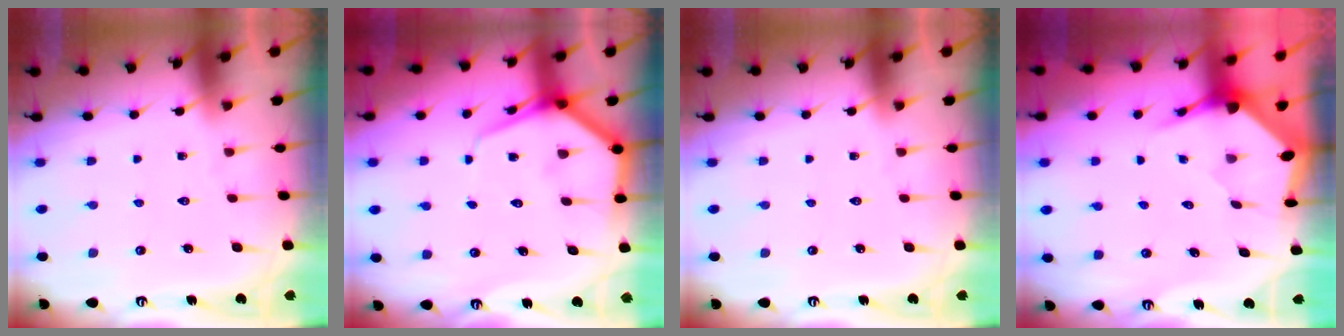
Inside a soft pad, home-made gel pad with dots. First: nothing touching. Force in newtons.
{"total": 7.0, "press": 7.0, "slide": 0.6}
{"total": 0.0}
{"total": 3.4, "press": 3.4, "slide": 0.6}